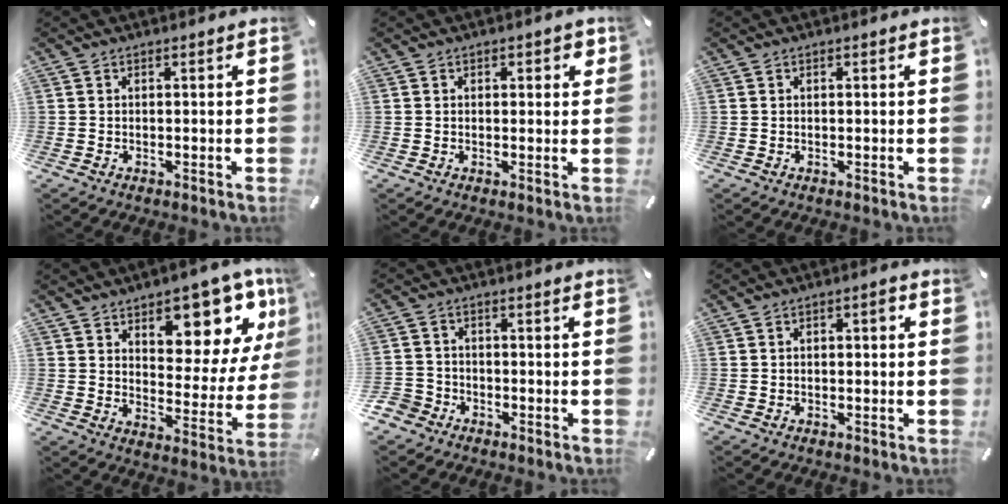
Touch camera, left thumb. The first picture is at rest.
{"total": 1.7, "force": [0.5, 1.1, 1.2], "torque": [-0.007, -0.001, 0.003]}
{"total": 0.0}
{"total": 12.6, "force": [9.2, 6.1, 6.0], "torque": [-0.059, -0.089, 0.156]}
{"total": 5.0, "force": [-3.2, 3.7, 0.9], "torque": [-0.033, 0.012, -0.064]}
{"total": 2.6, "force": [0.2, 1.4, 2.2], "torque": [-0.035, 0.007, -0.002]}